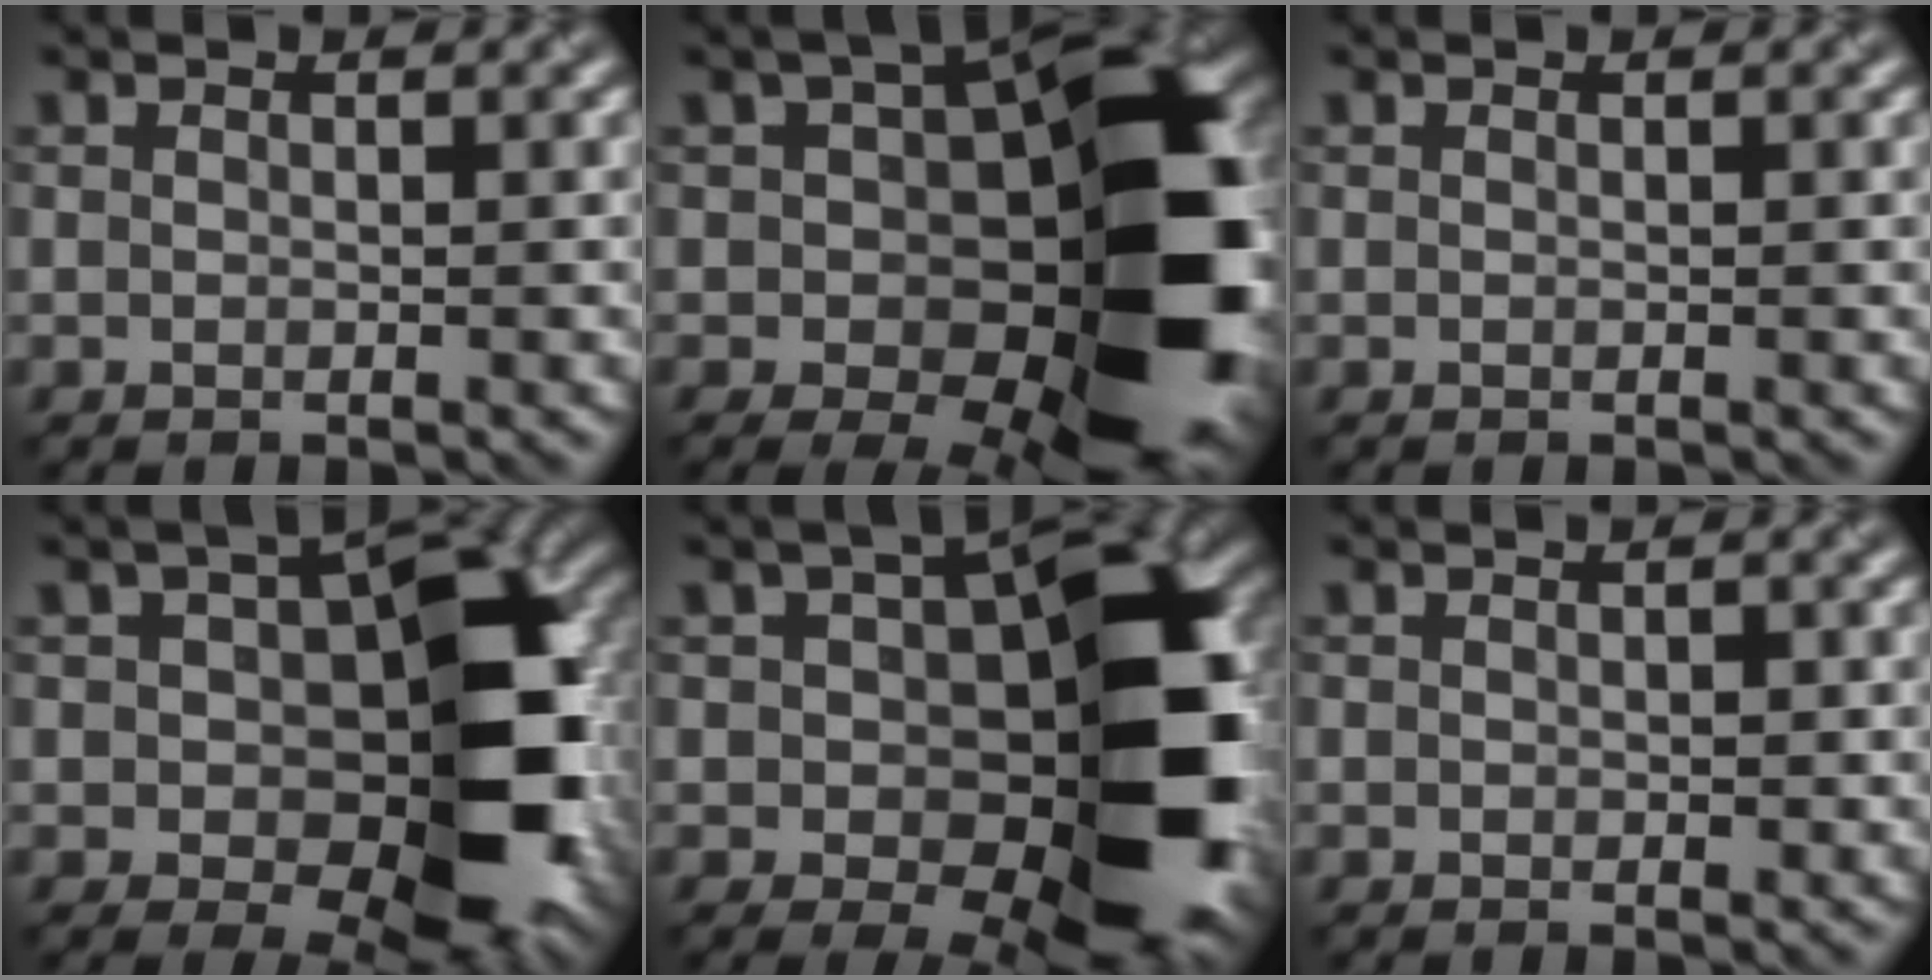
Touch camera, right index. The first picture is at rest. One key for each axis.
{"total": 15.2, "fx": -0.4, "fy": 8.2, "fz": 12.8, "tx": -0.145, "ty": -0.001, "tz": -0.014}
{"total": 0.0}
{"total": 12.6, "fx": -0.4, "fy": 7.4, "fz": 10.3, "tx": -0.124, "ty": -0.002, "tz": -0.003}
{"total": 13.9, "fx": -0.3, "fy": 7.8, "fz": 11.5, "tx": -0.132, "ty": -0.004, "tz": -0.007}
{"total": 0.6, "fx": -0.1, "fy": 0.4, "fz": 0.4, "tx": -0.005, "ty": -0.001, "tz": -0.001}